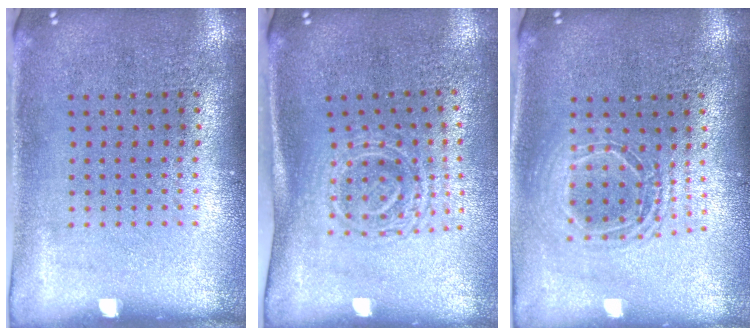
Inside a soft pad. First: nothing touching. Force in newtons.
{"total": 1.7, "press": 1.3, "slide": 1.1}
{"total": 1.7, "press": 1.4, "slide": 0.9}